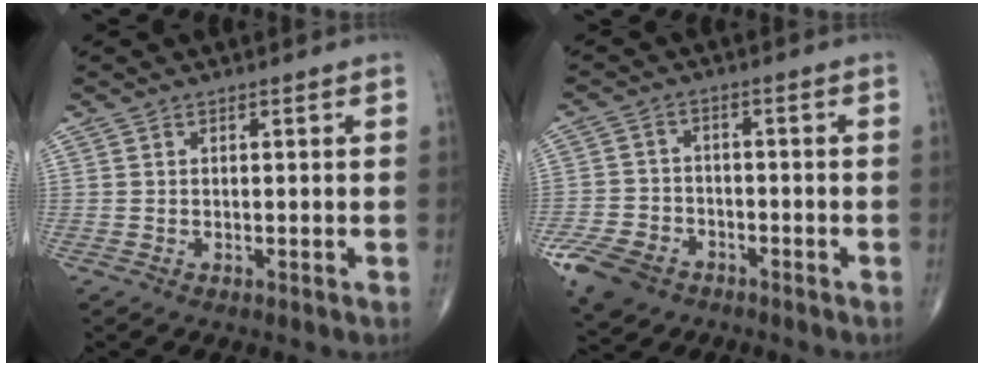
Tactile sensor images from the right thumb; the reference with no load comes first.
{"total": 11.8, "force": [-7.0, 7.9, 5.4], "torque": [-0.106, 0.022, -0.126]}